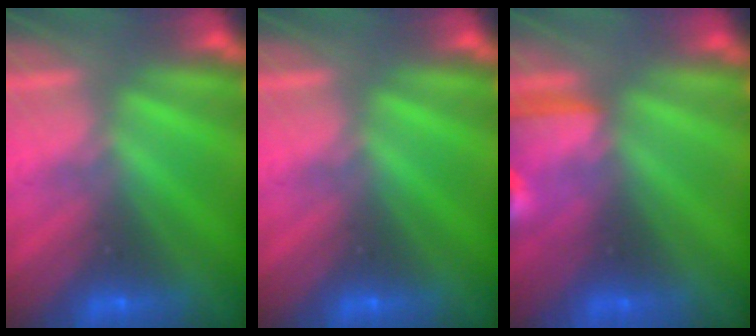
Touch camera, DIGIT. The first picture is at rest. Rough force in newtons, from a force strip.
{"total": 0.0}
{"total": 8.3}